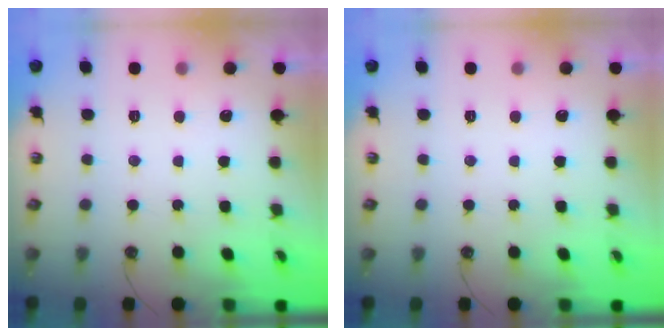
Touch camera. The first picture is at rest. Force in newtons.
{"total": 0.0}